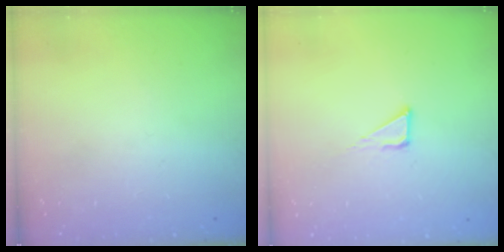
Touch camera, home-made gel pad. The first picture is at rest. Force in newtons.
{"total": 3.6, "press": 3.6, "slide": 0.3}